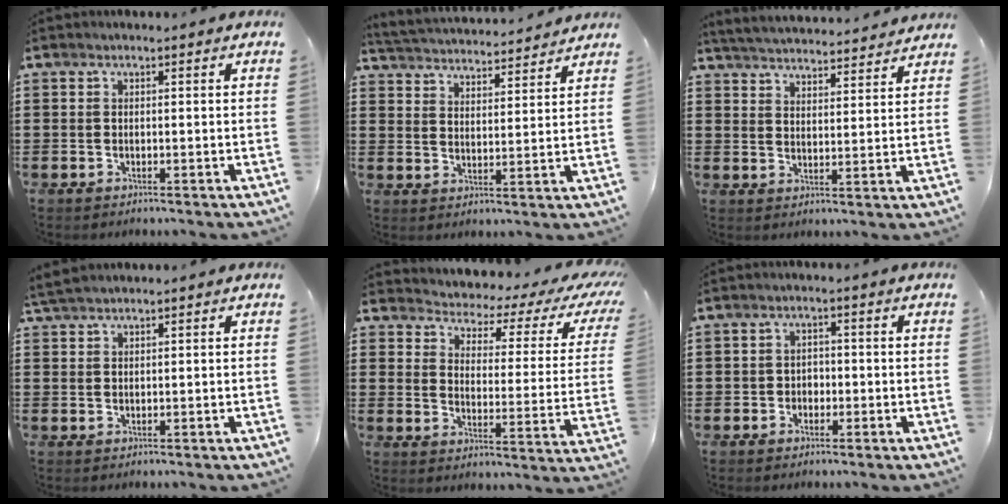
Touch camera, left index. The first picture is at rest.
{"total": 3.6, "force": [3.6, -0.1, -0.1], "torque": [-0.018, -0.026, 0.060]}
{"total": 4.4, "force": [4.4, -0.3, 0.2], "torque": [-0.021, -0.031, 0.076]}
{"total": 2.0, "force": [1.8, 0.2, 0.8], "torque": [-0.020, 0.002, 0.035]}
{"total": 2.7, "force": [2.0, 1.1, 1.4], "torque": [-0.036, -0.027, 0.023]}
{"total": 1.8, "force": [-0.7, 1.6, 0.5], "torque": [-0.016, 0.003, -0.017]}